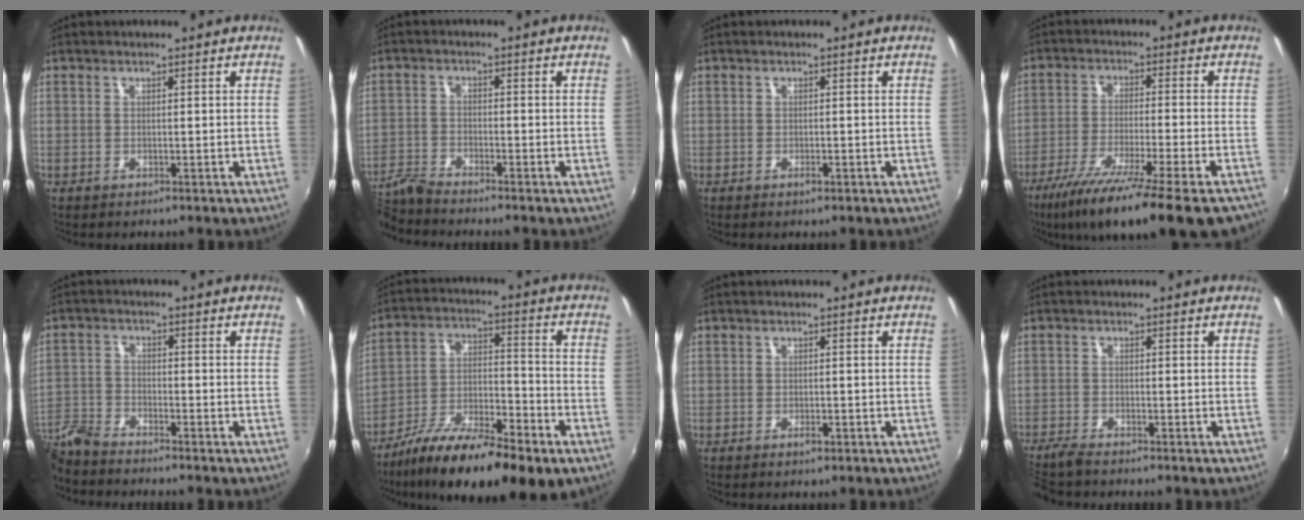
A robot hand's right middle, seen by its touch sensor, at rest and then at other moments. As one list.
[{"total": 5.1, "force": [-5.0, -0.2, 1.0], "torque": [-0.031, -0.011, -0.107]}, {"total": 0.8, "force": [-0.5, 0.2, 0.6], "torque": [-0.011, 0.000, -0.007]}, {"total": 20.4, "force": [-15.3, 1.7, 13.3], "torque": [-0.236, -0.068, -0.241]}, {"total": 7.1, "force": [-6.6, 1.2, 2.1], "torque": [-0.056, -0.006, -0.142]}, {"total": 20.4, "force": [-13.3, 4.9, 14.7], "torque": [-0.257, -0.026, -0.224]}, {"total": 1.3, "force": [-0.8, 0.4, 1.0], "torque": [-0.017, -0.001, -0.012]}, {"total": 4.7, "force": [-4.2, 0.4, 2.0], "torque": [-0.058, -0.021, -0.082]}]